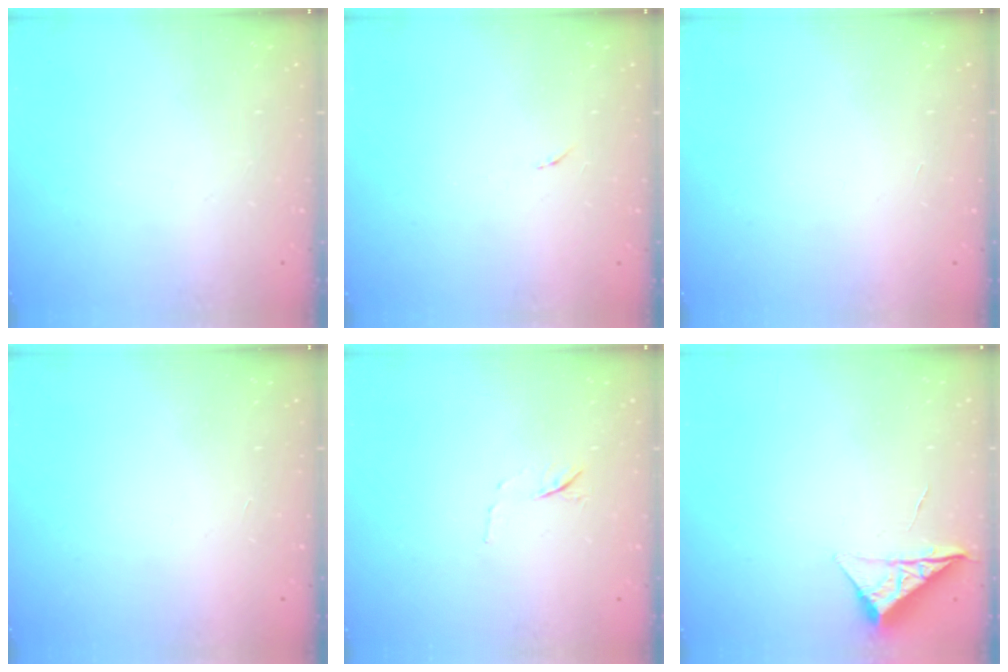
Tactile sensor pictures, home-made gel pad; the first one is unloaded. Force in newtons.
{"total": 4.2, "press": 4.2, "slide": 0.3}
{"total": 1.7, "press": 1.7, "slide": 0.1}
{"total": 1.7, "press": 1.7, "slide": 0.1}
{"total": 6.1, "press": 5.9, "slide": 1.5}
{"total": 6.5, "press": 6.5, "slide": 0.3}